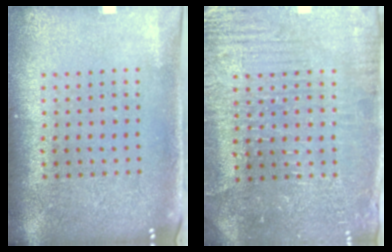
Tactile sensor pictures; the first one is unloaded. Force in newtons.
{"total": 3.5, "press": 3.5, "slide": 0.6}